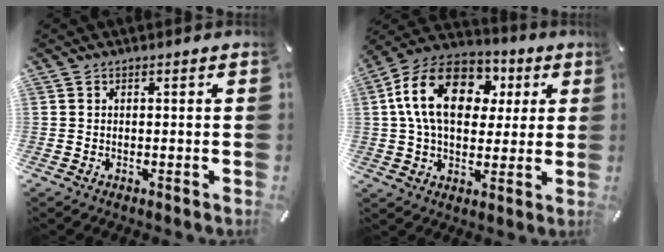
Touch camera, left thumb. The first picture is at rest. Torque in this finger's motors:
{"motor_torque": [0.78, 1.36, 2.48, -0.29, 0.70]}